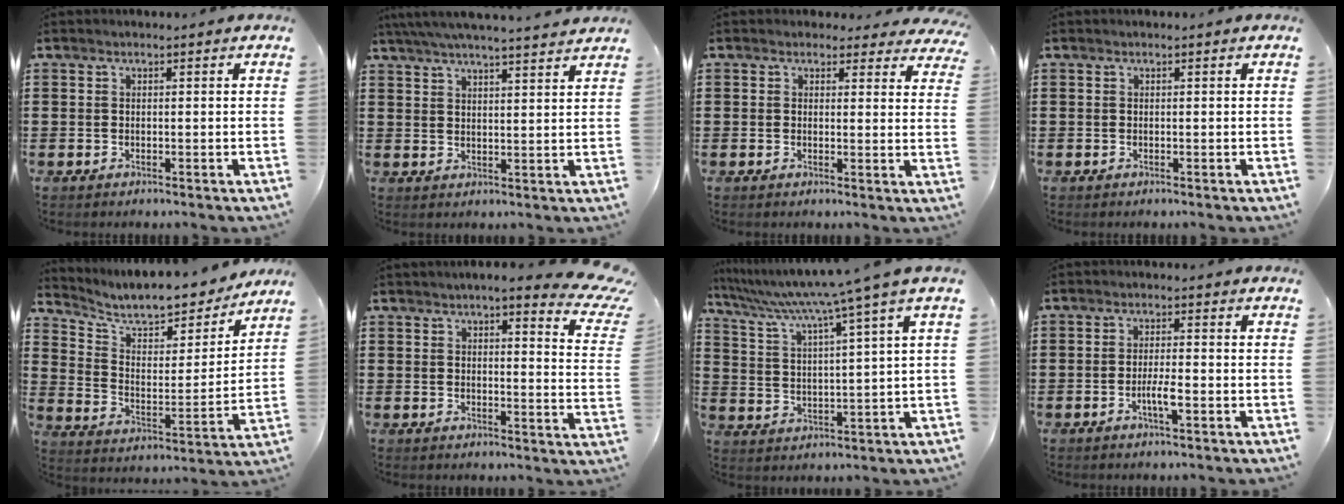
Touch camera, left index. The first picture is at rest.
{"total": 5.0, "force": [4.6, -0.3, 1.8], "torque": [-0.050, -0.019, 0.082]}
{"total": 2.7, "force": [2.3, 1.2, 0.8], "torque": [-0.017, -0.003, 0.040]}
{"total": 0.0}
{"total": 9.3, "force": [8.5, 1.6, 3.5], "torque": [-0.090, -0.064, 0.144]}
{"total": 5.7, "force": [4.7, 0.5, 3.1], "torque": [-0.062, -0.019, 0.079]}
{"total": 6.9, "force": [5.2, -1.7, 4.2], "torque": [-0.103, -0.043, 0.078]}
{"total": 3.1, "force": [-1.1, 0.5, 2.9], "torque": [-0.050, 0.003, -0.021]}